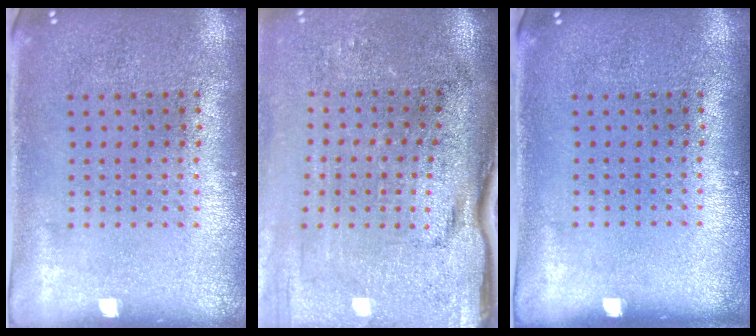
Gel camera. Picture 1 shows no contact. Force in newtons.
{"total": 4.5, "press": 3.7, "slide": 2.5}
{"total": 0.0}